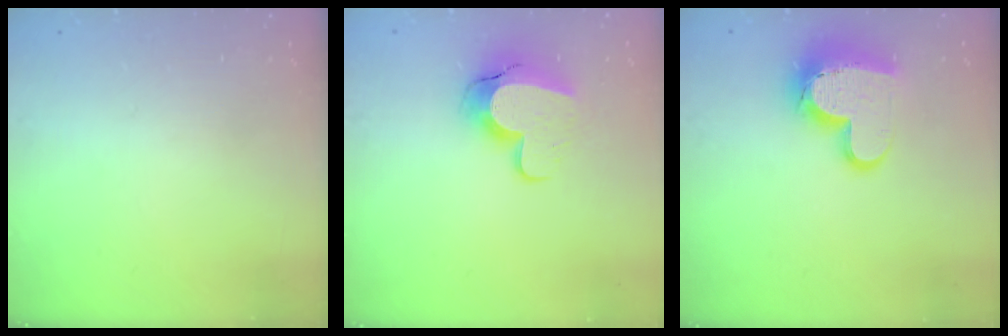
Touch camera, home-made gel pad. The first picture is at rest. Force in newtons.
{"total": 11.8, "press": 11.7, "slide": 1.0}
{"total": 15.0, "press": 14.9, "slide": 1.2}